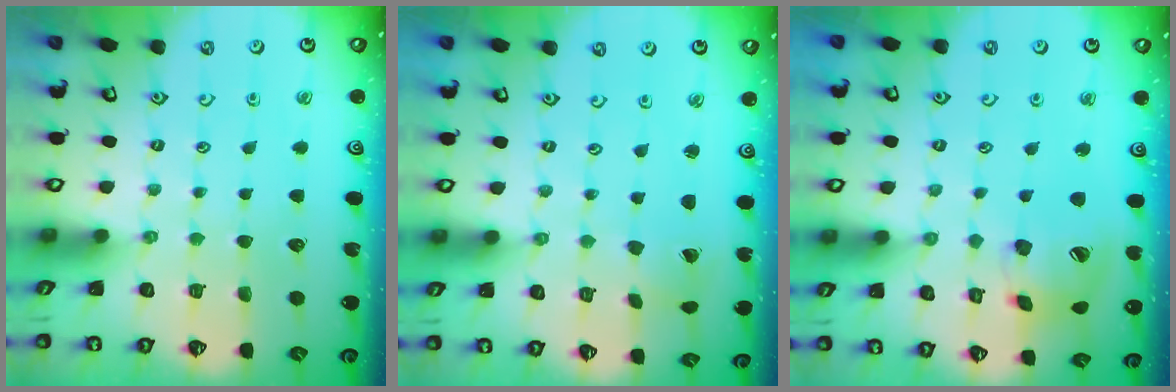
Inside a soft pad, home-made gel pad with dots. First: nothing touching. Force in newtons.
{"total": 1.0, "press": 1.0, "slide": 0.1}
{"total": 18.9, "press": 18.6, "slide": 2.9}